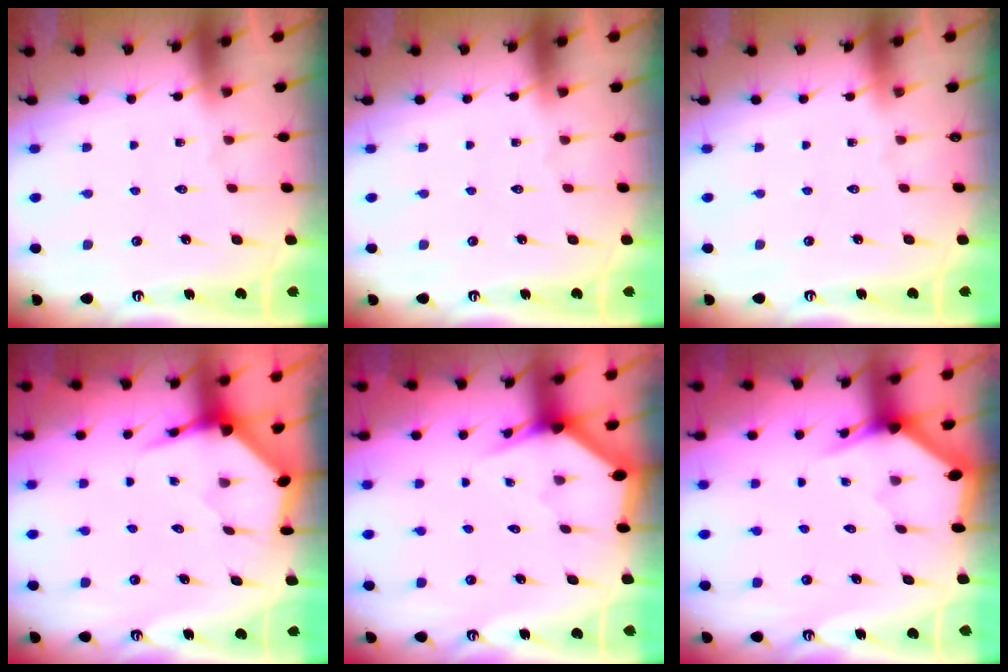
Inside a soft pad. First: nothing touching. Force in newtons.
{"total": 0.0}
{"total": 0.0}
{"total": 4.0, "press": 3.9, "slide": 0.5}
{"total": 2.8, "press": 2.8, "slide": 0.2}
{"total": 3.0, "press": 3.0, "slide": 0.0}